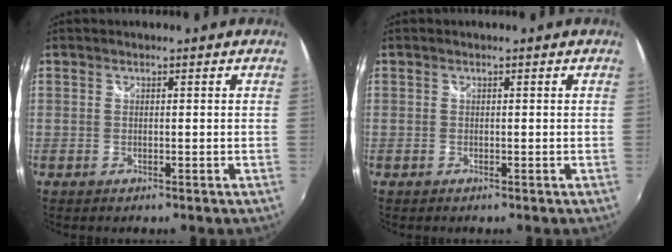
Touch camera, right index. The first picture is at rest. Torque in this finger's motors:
{"motor_torque": [0.04, -0.05, -0.06, 0.01]}